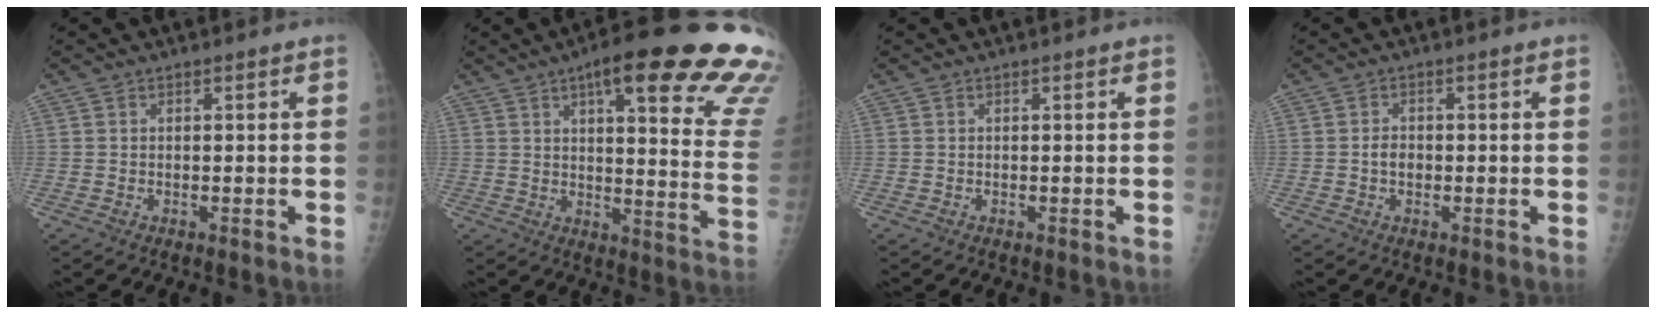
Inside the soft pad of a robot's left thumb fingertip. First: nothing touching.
{"total": 26.9, "force": [17.5, 5.2, 19.8], "torque": [-0.200, -0.070, 0.215]}
{"total": 0.0}
{"total": 2.0, "force": [-0.4, 1.6, 1.2], "torque": [-0.011, 0.006, -0.007]}